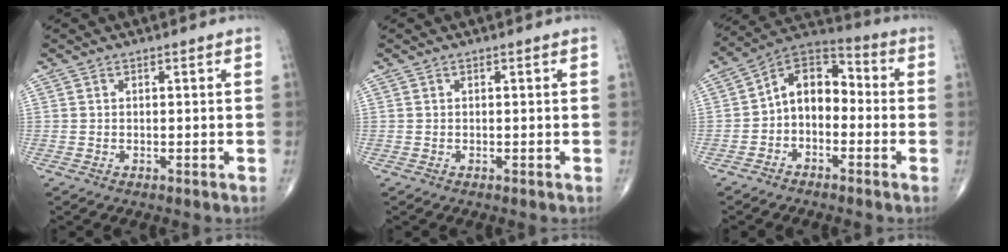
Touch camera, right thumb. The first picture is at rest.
{"total": 0.0}
{"total": 10.2, "force": [-1.6, 7.1, 7.2], "torque": [-0.085, 0.047, -0.047]}